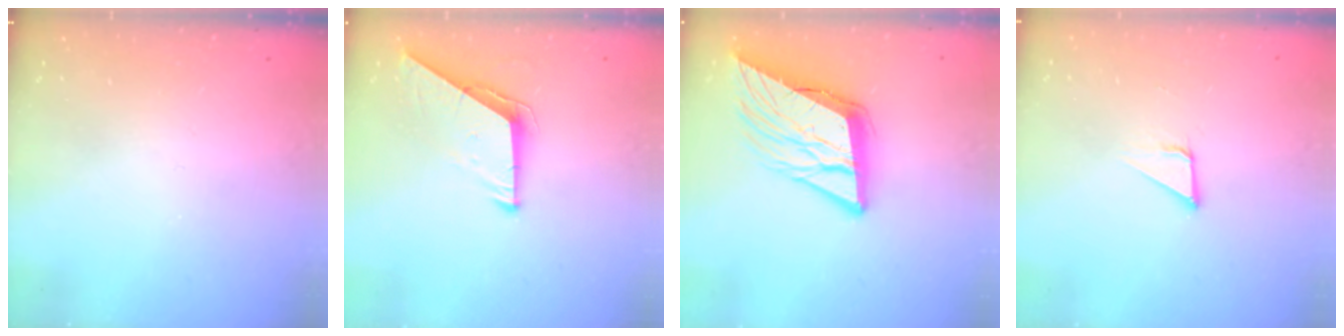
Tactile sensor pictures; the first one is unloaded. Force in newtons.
{"total": 9.5, "press": 9.4, "slide": 1.0}
{"total": 15.3, "press": 15.1, "slide": 2.7}
{"total": 3.3, "press": 3.3, "slide": 0.1}